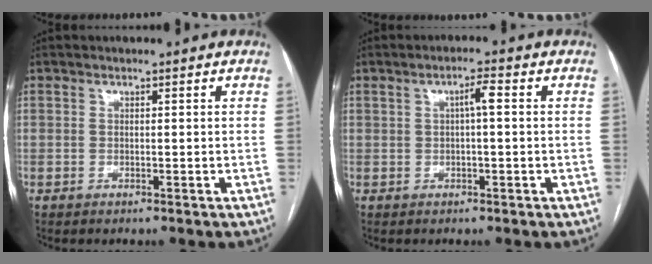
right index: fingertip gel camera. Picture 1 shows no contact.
{"total": 2.7, "force": [0.5, 0.5, 2.6], "torque": [-0.046, 0.009, 0.009]}